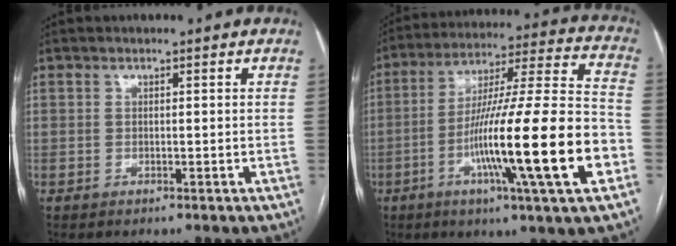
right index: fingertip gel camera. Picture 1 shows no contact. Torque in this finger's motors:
{"motor_torque": [2.04, -0.10, 0.95, 0.21]}